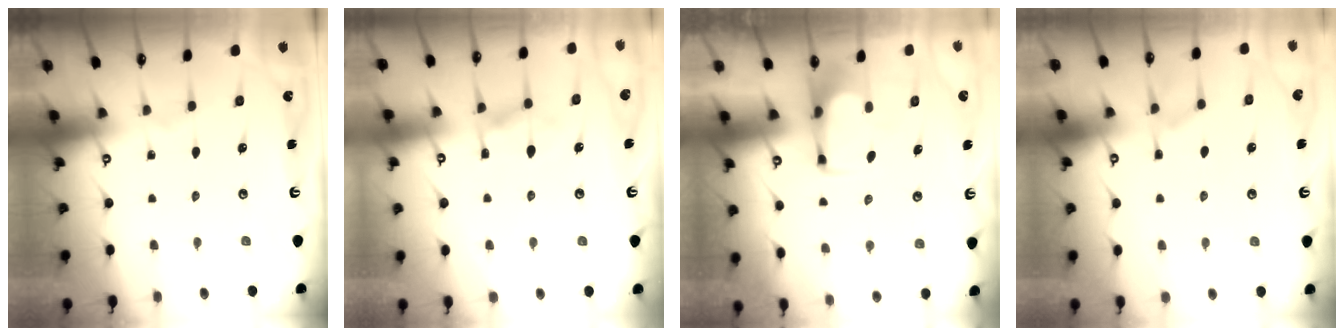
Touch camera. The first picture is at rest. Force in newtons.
{"total": 7.6, "press": 7.6, "slide": 0.9}
{"total": 1.5, "press": 1.5, "slide": 0.2}
{"total": 1.3, "press": 0.7, "slide": 1.1}